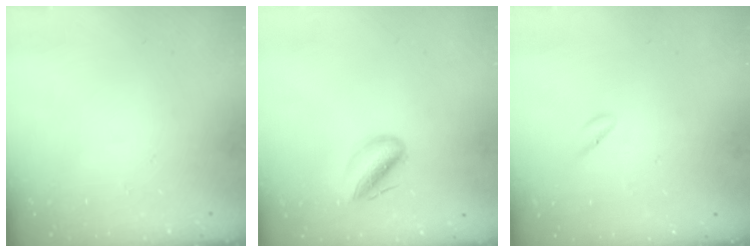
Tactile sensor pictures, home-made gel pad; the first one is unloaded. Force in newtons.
{"total": 7.2, "press": 6.9, "slide": 1.9}
{"total": 2.0, "press": 1.8, "slide": 0.7}